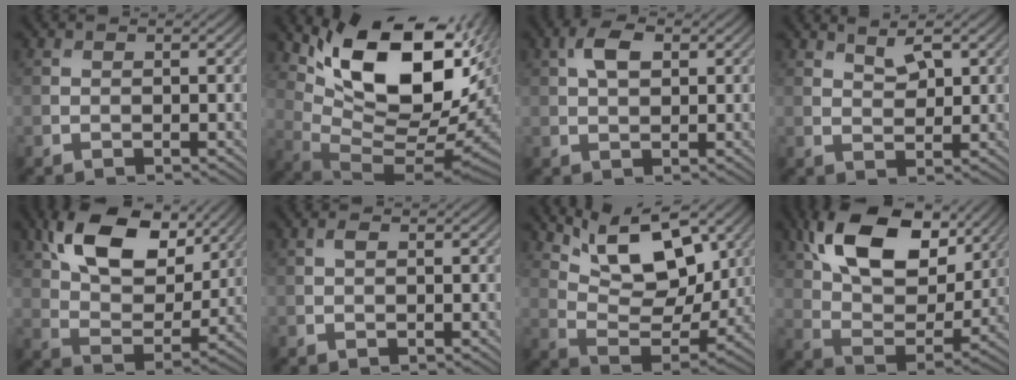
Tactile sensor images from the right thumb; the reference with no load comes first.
{"total": 16.1, "force": [7.5, 7.1, 12.4], "torque": [-0.220, -0.004, 0.147]}
{"total": 3.7, "force": [1.2, 2.0, 2.8], "torque": [-0.062, 0.009, 0.020]}
{"total": 2.7, "force": [1.9, 0.9, 1.7], "torque": [-0.032, -0.003, 0.041]}
{"total": 14.2, "force": [7.4, 7.6, 9.5], "torque": [-0.188, 0.006, 0.131]}
{"total": 0.7, "force": [0.2, 0.3, 0.6], "torque": [-0.015, 0.004, 0.002]}
{"total": 12.6, "force": [7.4, 5.5, 8.6], "torque": [-0.157, -0.007, 0.117]}
{"total": 16.2, "force": [8.2, 8.7, 10.9], "torque": [-0.222, -0.001, 0.145]}